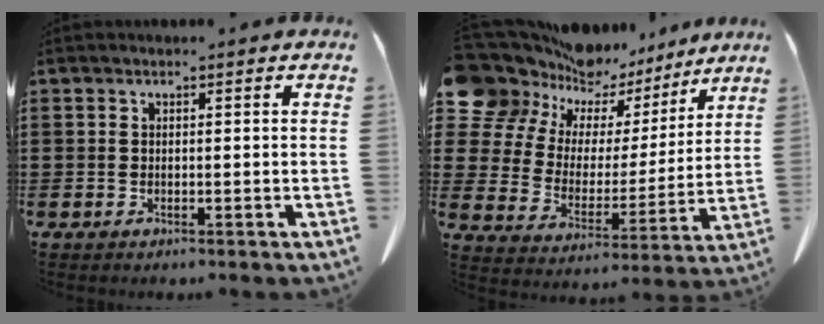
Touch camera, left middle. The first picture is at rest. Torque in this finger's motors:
{"motor_torque": [1.57, 0.57, 0.76, 0.15]}